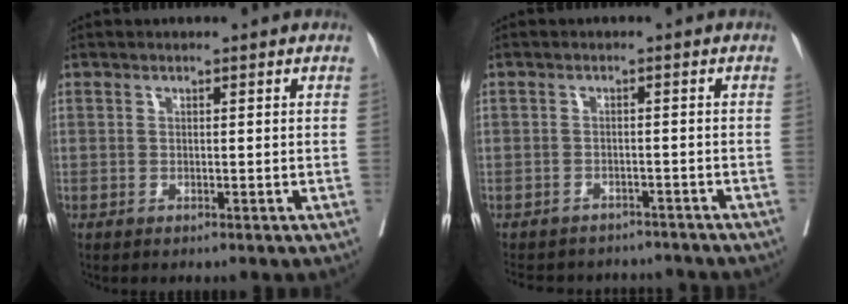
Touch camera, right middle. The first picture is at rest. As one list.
[{"total": 9.9, "force": [-8.8, 4.4, 1.2], "torque": [-0.021, 0.011, -0.106]}]